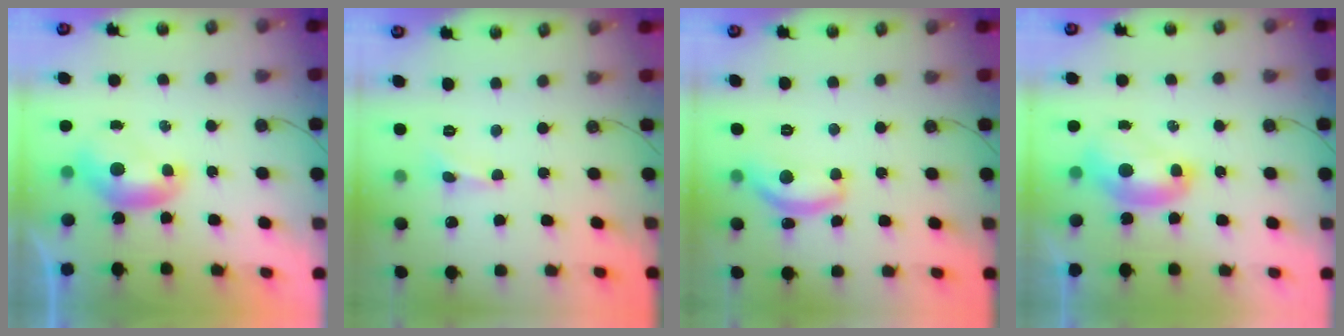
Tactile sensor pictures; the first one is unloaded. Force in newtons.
{"total": 0.0}
{"total": 8.8, "press": 8.8, "slide": 0.7}
{"total": 2.0, "press": 2.0, "slide": 0.0}